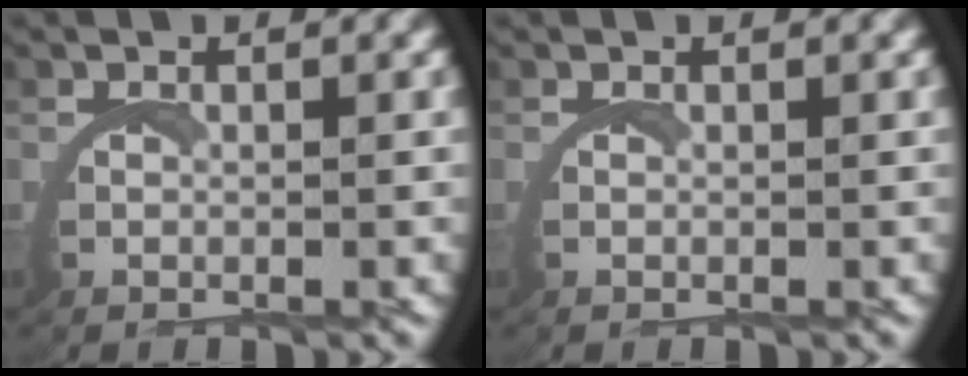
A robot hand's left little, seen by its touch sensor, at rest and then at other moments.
{"total": 0.0}